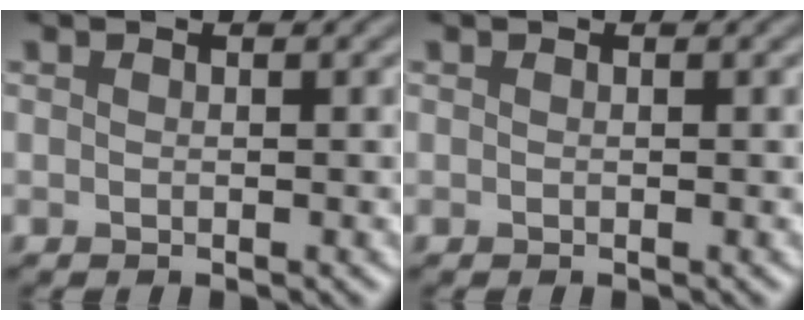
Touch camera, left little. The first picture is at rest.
{"total": 0.0}